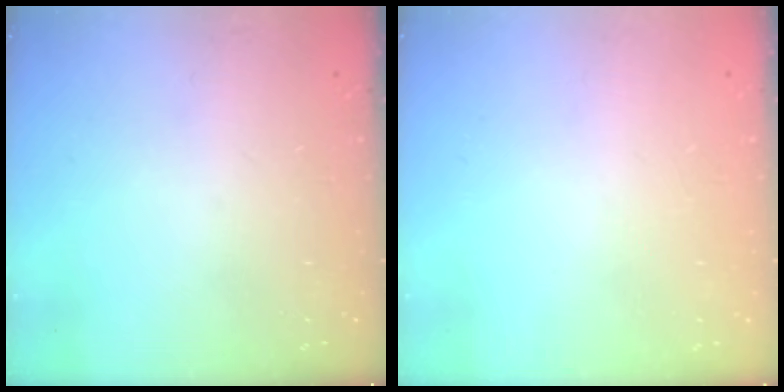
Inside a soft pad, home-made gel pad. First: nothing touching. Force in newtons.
{"total": 1.8, "press": 1.8, "slide": 0.1}